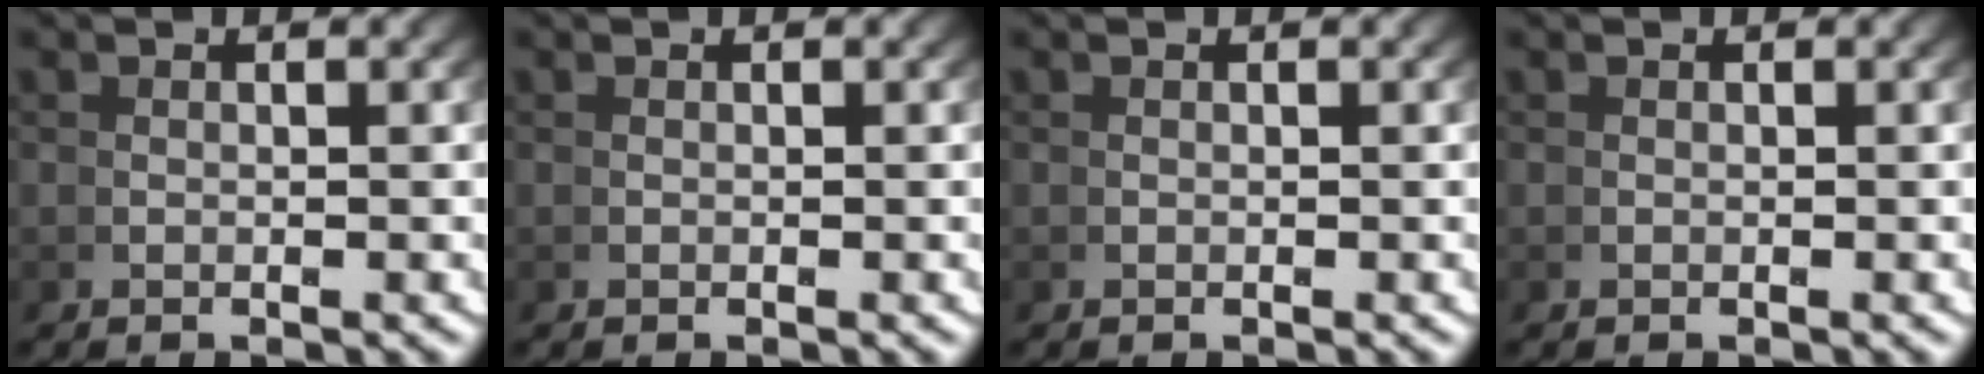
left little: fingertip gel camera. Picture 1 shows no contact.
{"total": 0.0}
{"total": 0.0}
{"total": 0.0}